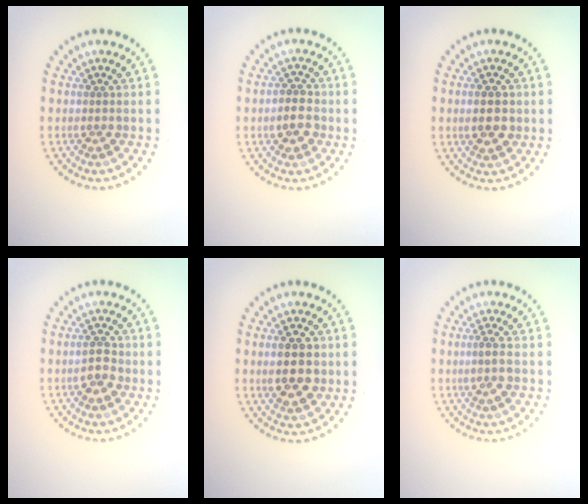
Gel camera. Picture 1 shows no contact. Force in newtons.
{"total": 2.7, "press": 2.6, "slide": 0.6}
{"total": 2.6, "press": 2.6, "slide": 0.2}
{"total": 2.4, "press": 2.4, "slide": 0.3}
{"total": 4.0, "press": 4.0, "slide": 0.4}
{"total": 1.7, "press": 1.5, "slide": 0.8}